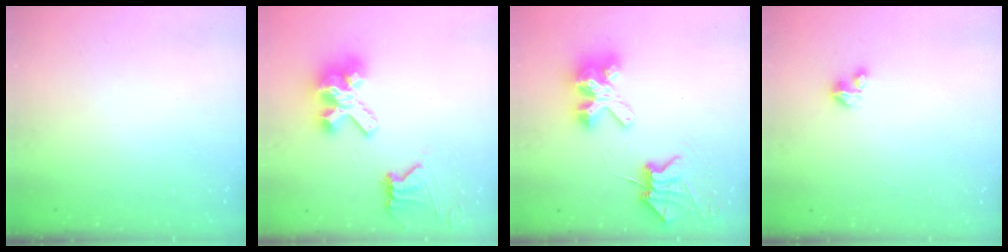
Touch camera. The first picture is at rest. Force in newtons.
{"total": 11.8, "press": 11.7, "slide": 1.4}
{"total": 8.9, "press": 8.9, "slide": 0.8}
{"total": 1.5, "press": 1.5, "slide": 0.2}